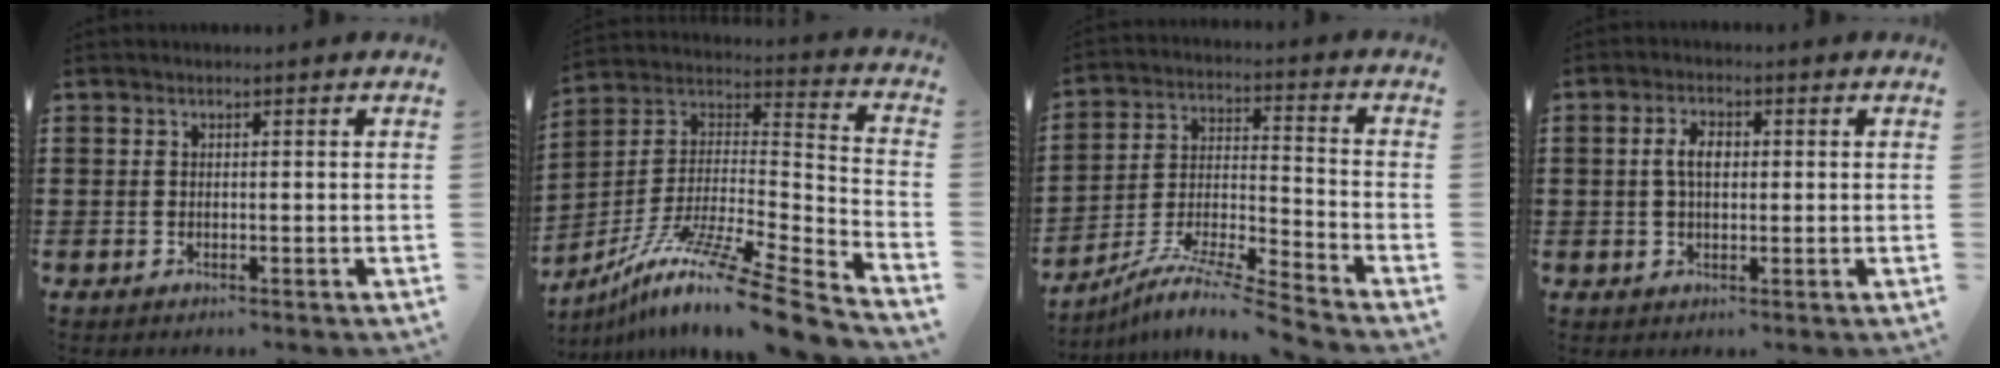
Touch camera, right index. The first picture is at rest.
{"total": 12.3, "force": [-9.4, -0.1, 7.9], "torque": [-0.138, 0.003, -0.177]}
{"total": 6.7, "force": [-6.3, -0.7, 2.3], "torque": [-0.045, -0.011, -0.125]}
{"total": 3.8, "force": [0.4, 2.0, 3.2], "torque": [-0.073, 0.006, 0.003]}